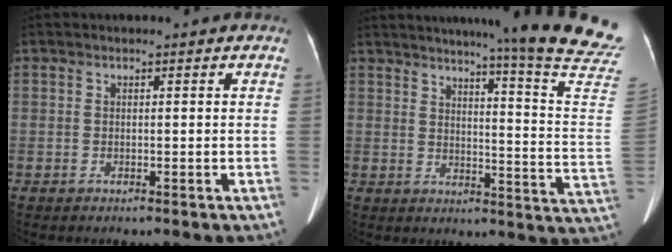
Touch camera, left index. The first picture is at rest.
{"total": 22.6, "force": [19.3, -2.7, 11.4], "torque": [-0.162, -0.107, 0.225]}